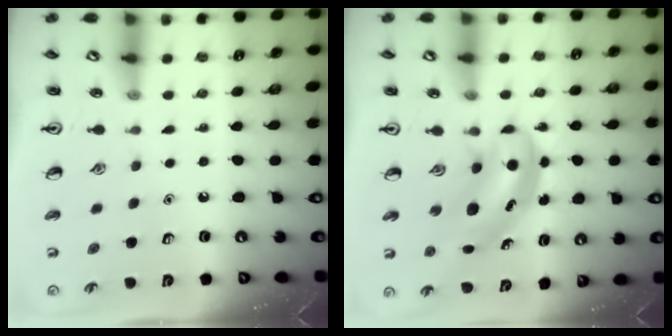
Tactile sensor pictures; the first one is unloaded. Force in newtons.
{"total": 4.7, "press": 4.6, "slide": 0.3}